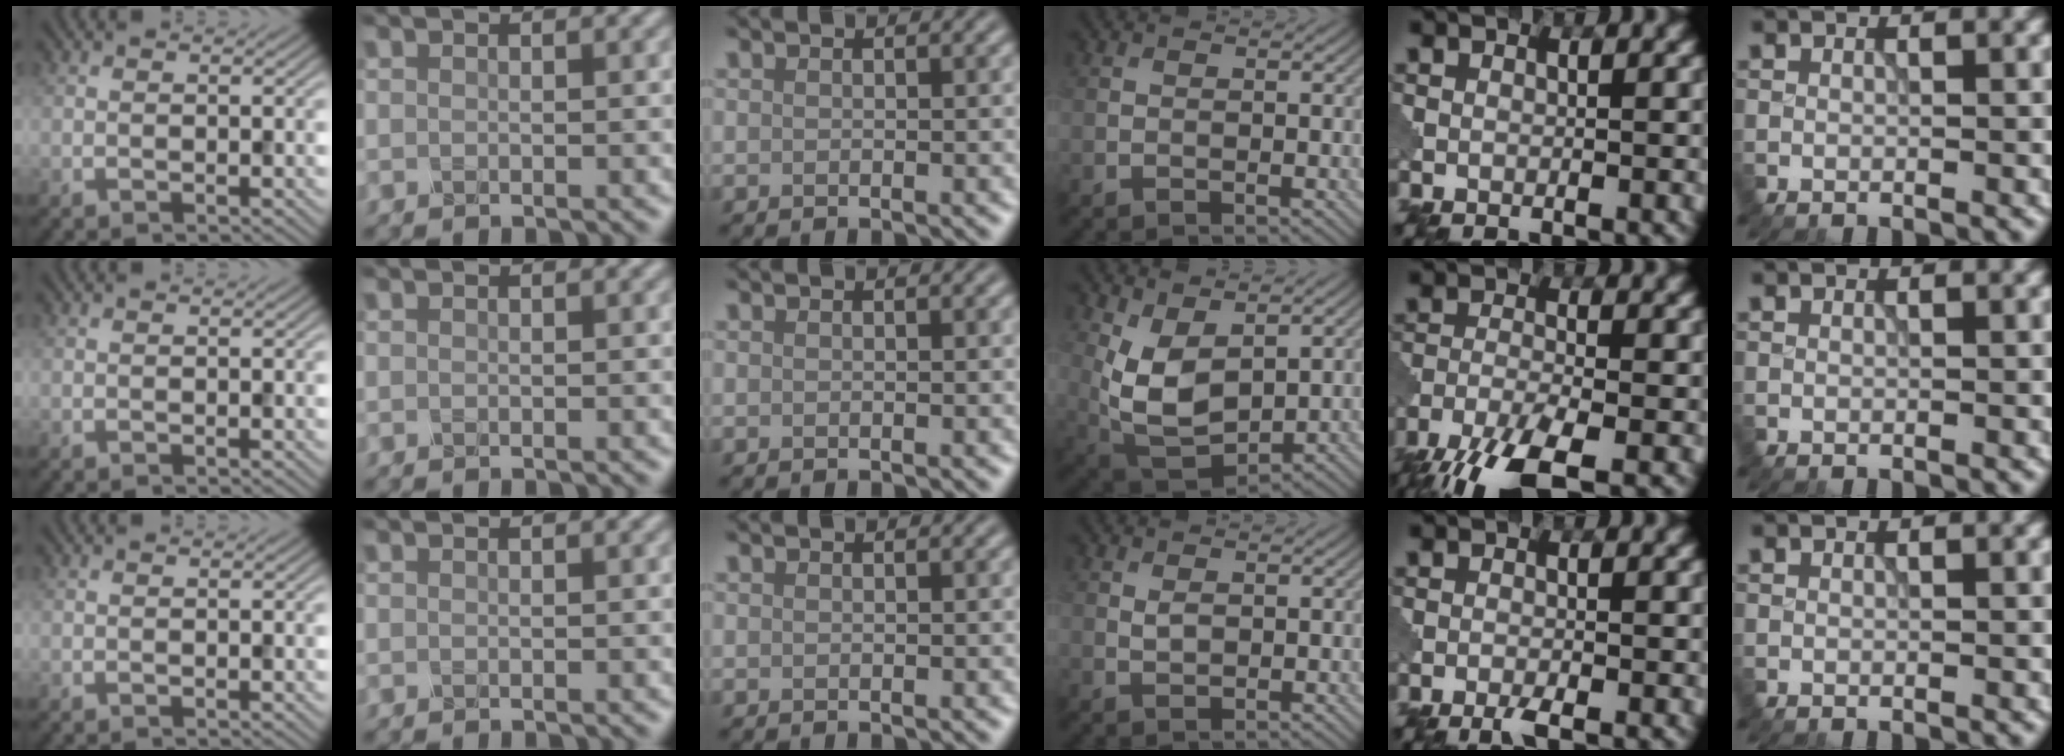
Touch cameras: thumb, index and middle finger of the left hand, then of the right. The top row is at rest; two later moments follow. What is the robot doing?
{"motion": "squeeze", "object": "clothespin"}